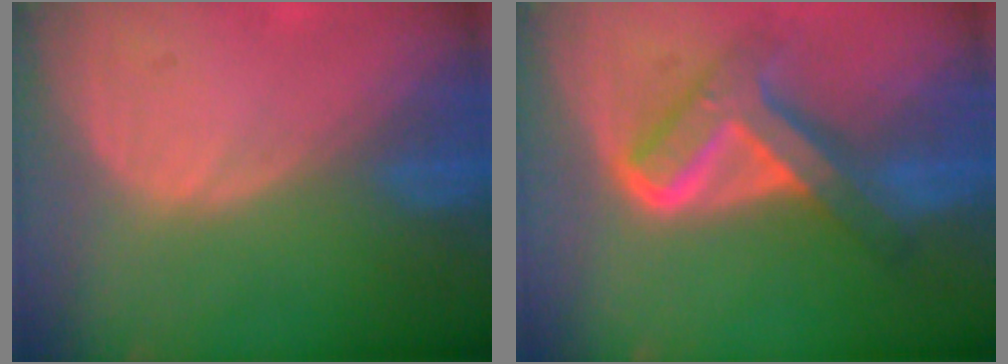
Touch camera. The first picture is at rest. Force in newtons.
{"total": 8.4, "press": 8.3, "slide": 0.7}